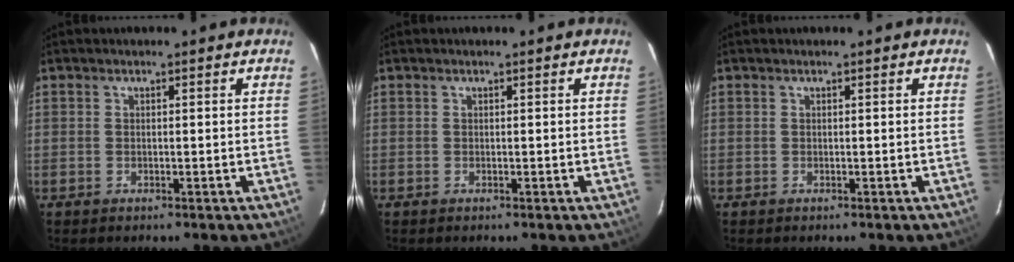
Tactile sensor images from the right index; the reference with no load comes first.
{"total": 0.0}
{"total": 0.0}